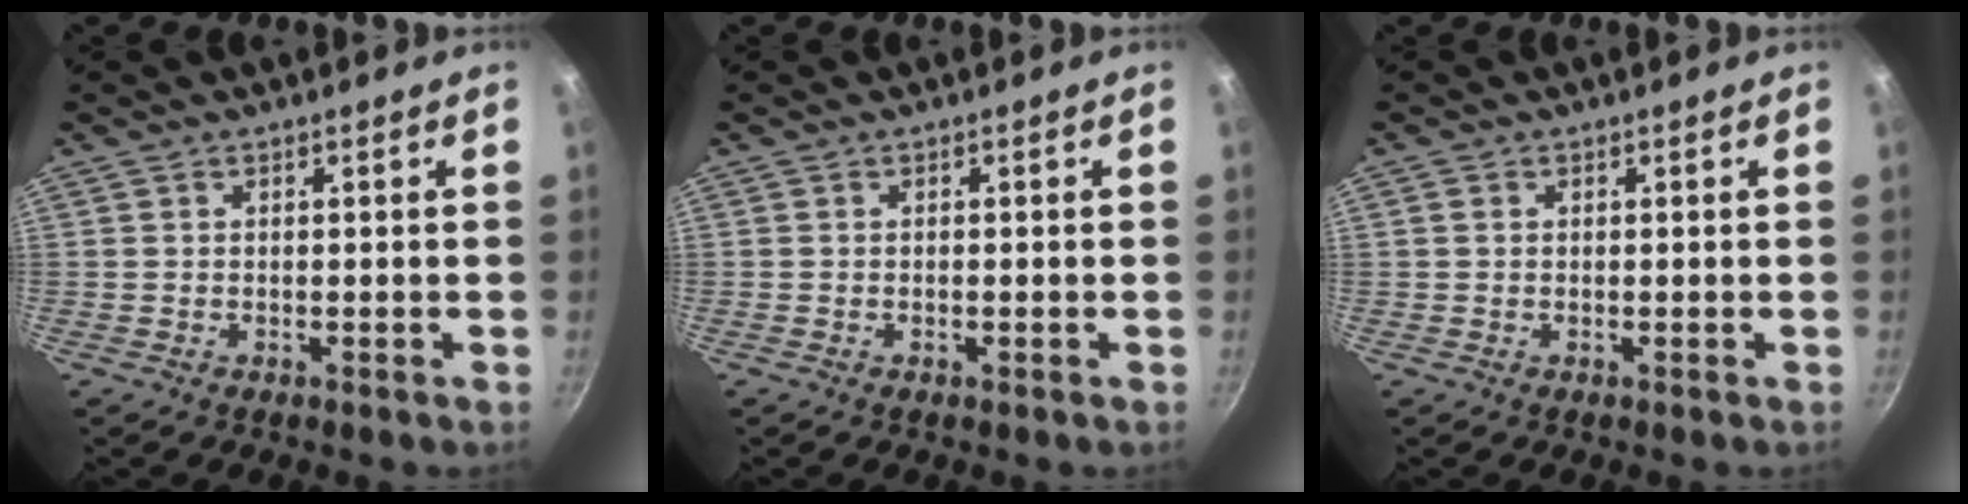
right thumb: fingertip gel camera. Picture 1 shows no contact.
{"total": 0.5, "force": [-0.2, 0.2, 0.5], "torque": [-0.008, 0.002, -0.004]}
{"total": 0.8, "force": [0.2, 0.7, 0.4], "torque": [-0.006, 0.003, 0.001]}